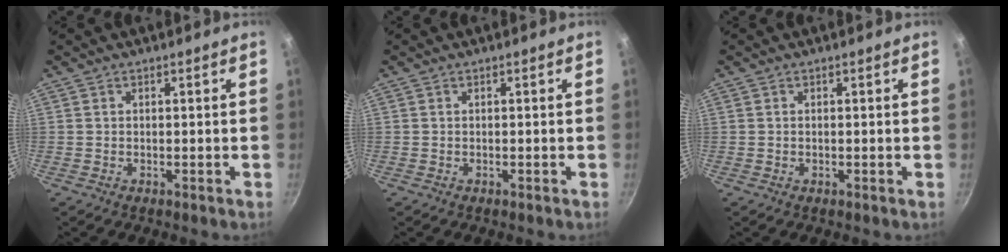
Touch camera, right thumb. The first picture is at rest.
{"total": 0.0}
{"total": 0.0}